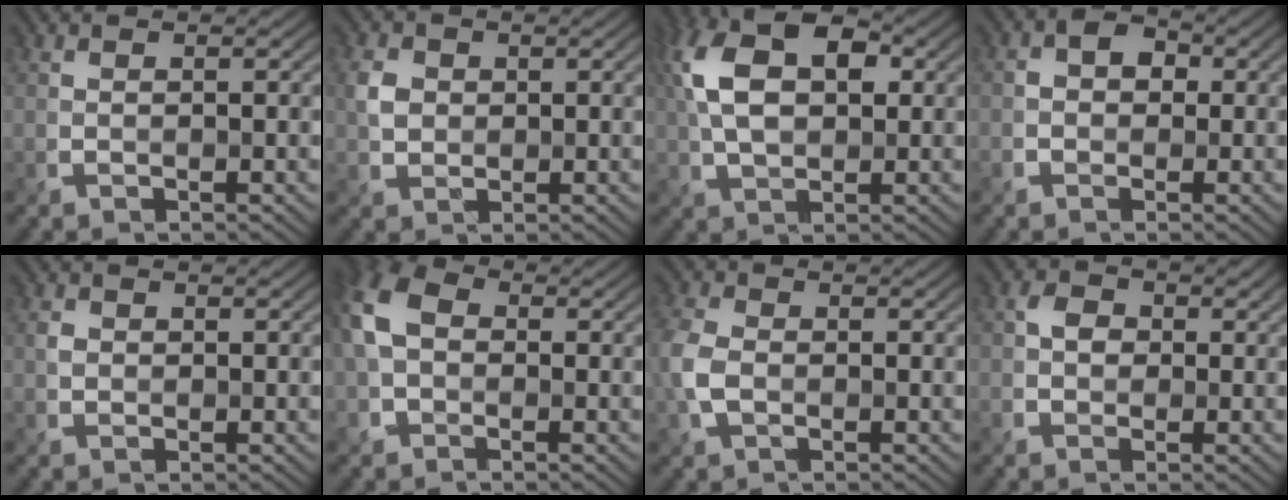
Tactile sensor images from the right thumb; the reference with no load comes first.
{"total": 2.7, "force": [0.3, 2.4, 1.2], "torque": [-0.030, 0.000, 0.002]}
{"total": 11.3, "force": [2.6, 6.8, 8.7], "torque": [-0.193, 0.020, 0.035]}
{"total": 3.2, "force": [-0.1, 2.7, 1.6], "torque": [-0.018, 0.008, -0.019]}
{"total": 1.0, "force": [0.0, 0.9, 0.3], "torque": [-0.007, -0.002, -0.004]}
{"total": 7.9, "force": [0.3, 5.8, 5.4], "torque": [-0.144, 0.012, -0.010]}
{"total": 5.0, "force": [-1.1, 3.5, 3.4], "torque": [-0.096, -0.004, -0.030]}
{"total": 2.2, "force": [-0.1, 2.0, 1.0], "torque": [-0.016, 0.003, -0.012]}